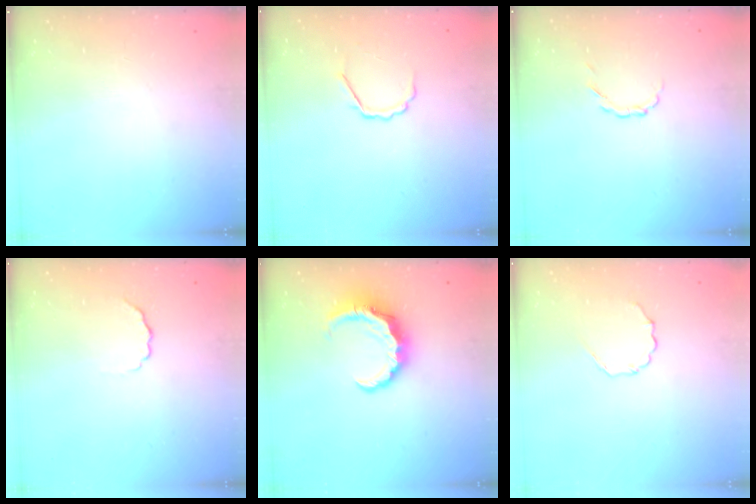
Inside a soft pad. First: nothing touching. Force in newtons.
{"total": 3.6, "press": 3.5, "slide": 0.8}
{"total": 2.1, "press": 2.0, "slide": 0.6}
{"total": 4.0, "press": 3.9, "slide": 0.9}
{"total": 7.3, "press": 7.3, "slide": 1.2}
{"total": 3.8, "press": 3.5, "slide": 1.3}